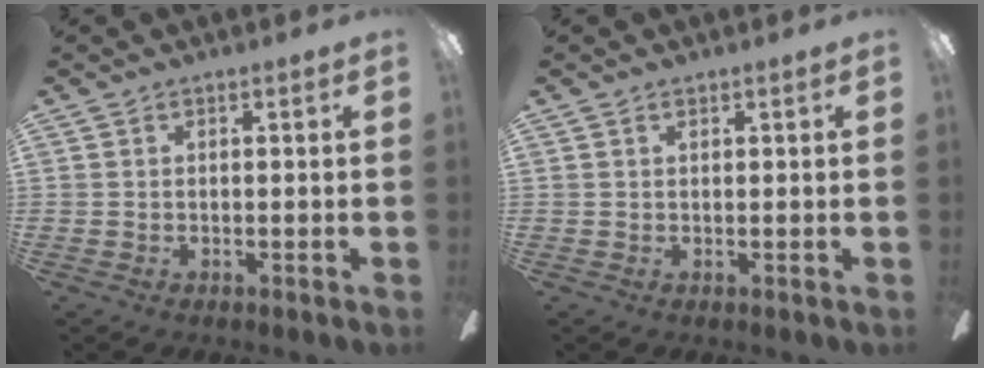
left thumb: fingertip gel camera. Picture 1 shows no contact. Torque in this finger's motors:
{"motor_torque": [-0.06, -0.11, 0.24, -0.41, 0.00]}